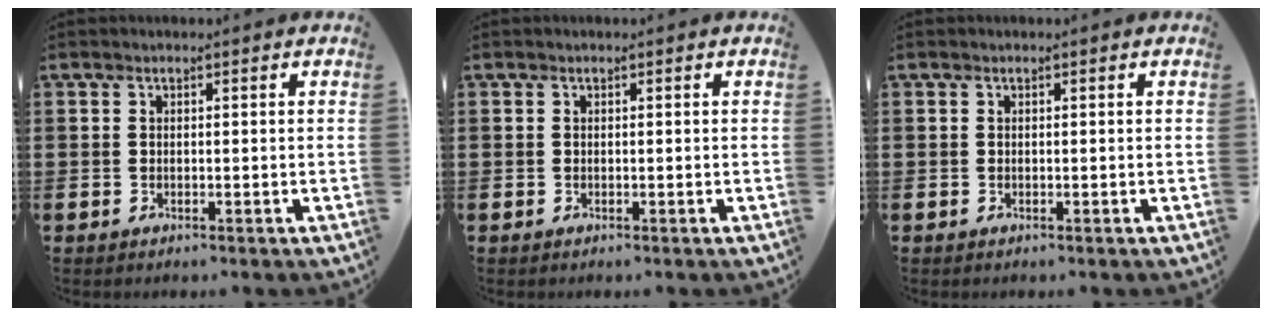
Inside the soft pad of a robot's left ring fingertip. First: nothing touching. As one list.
[{"total": 0.0}, {"total": 0.0}]